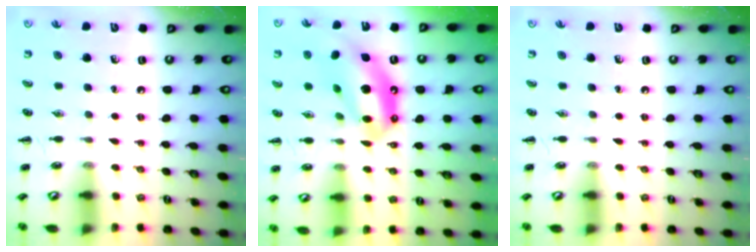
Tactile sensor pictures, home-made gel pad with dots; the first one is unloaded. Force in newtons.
{"total": 14.7, "press": 14.1, "slide": 4.2}
{"total": 0.0}